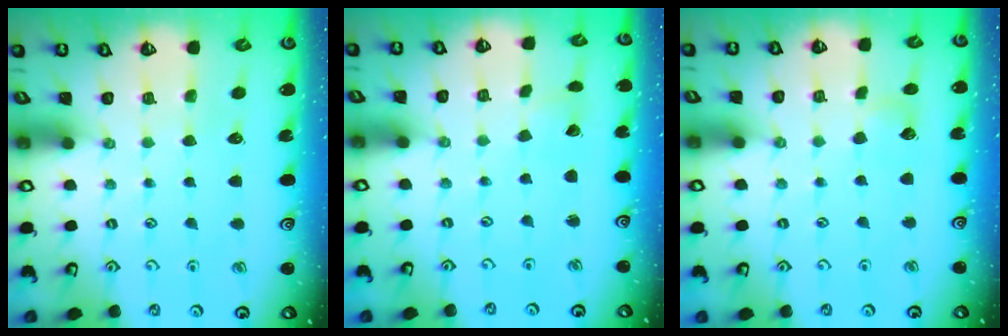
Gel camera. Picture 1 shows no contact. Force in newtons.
{"total": 1.6, "press": 1.6, "slide": 0.1}
{"total": 5.9, "press": 5.9, "slide": 0.4}